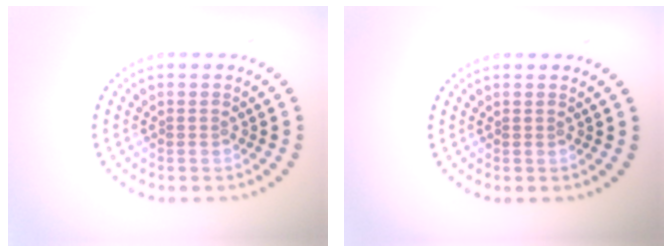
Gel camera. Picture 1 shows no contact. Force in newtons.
{"total": 0.0}